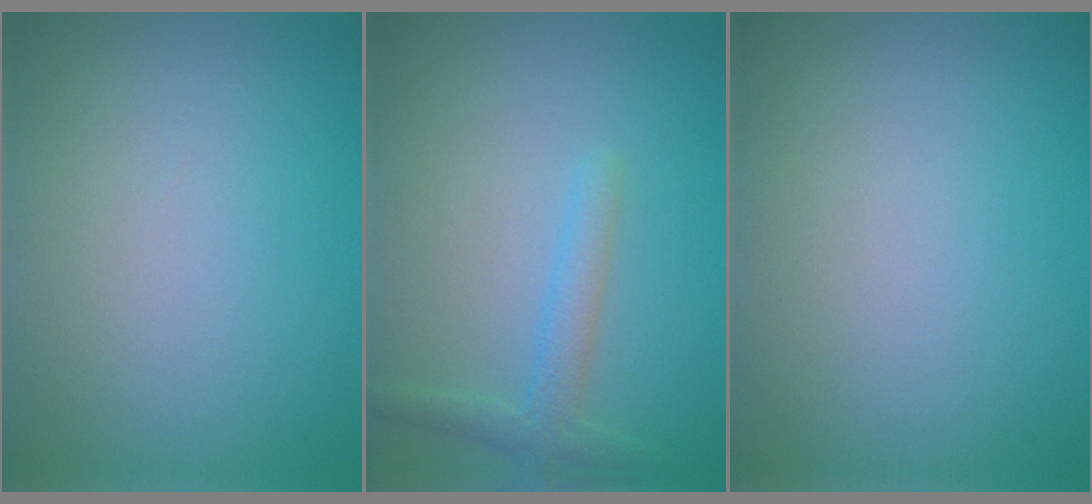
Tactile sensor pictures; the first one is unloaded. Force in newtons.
{"total": 2.1, "press": 2.1, "slide": 0.2}
{"total": 0.0}